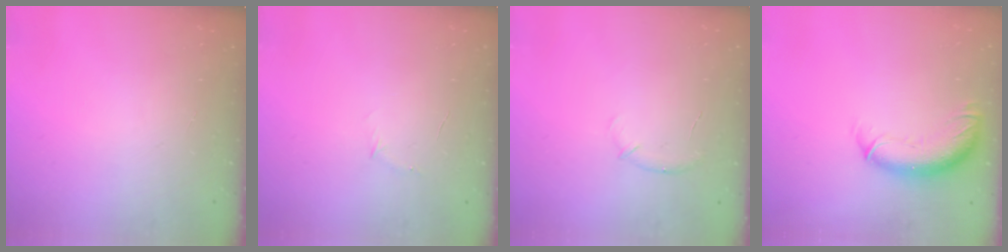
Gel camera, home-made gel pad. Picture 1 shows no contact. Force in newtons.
{"total": 3.8, "press": 3.6, "slide": 1.1}
{"total": 6.9, "press": 6.7, "slide": 1.8}
{"total": 11.5, "press": 11.2, "slide": 2.6}